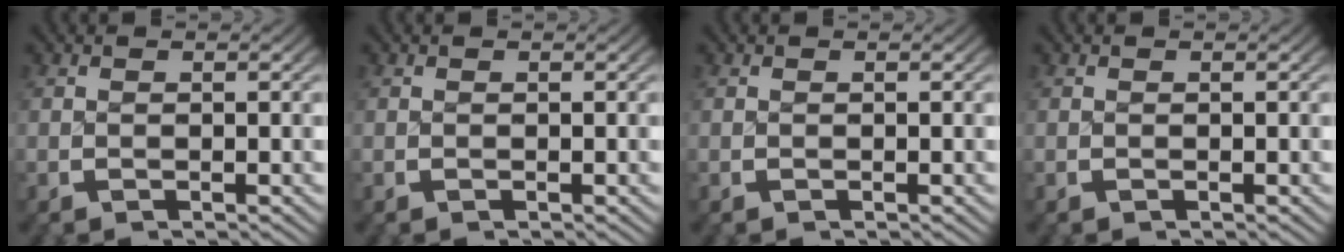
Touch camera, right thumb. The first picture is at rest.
{"total": 0.0}
{"total": 0.0}
{"total": 0.0}